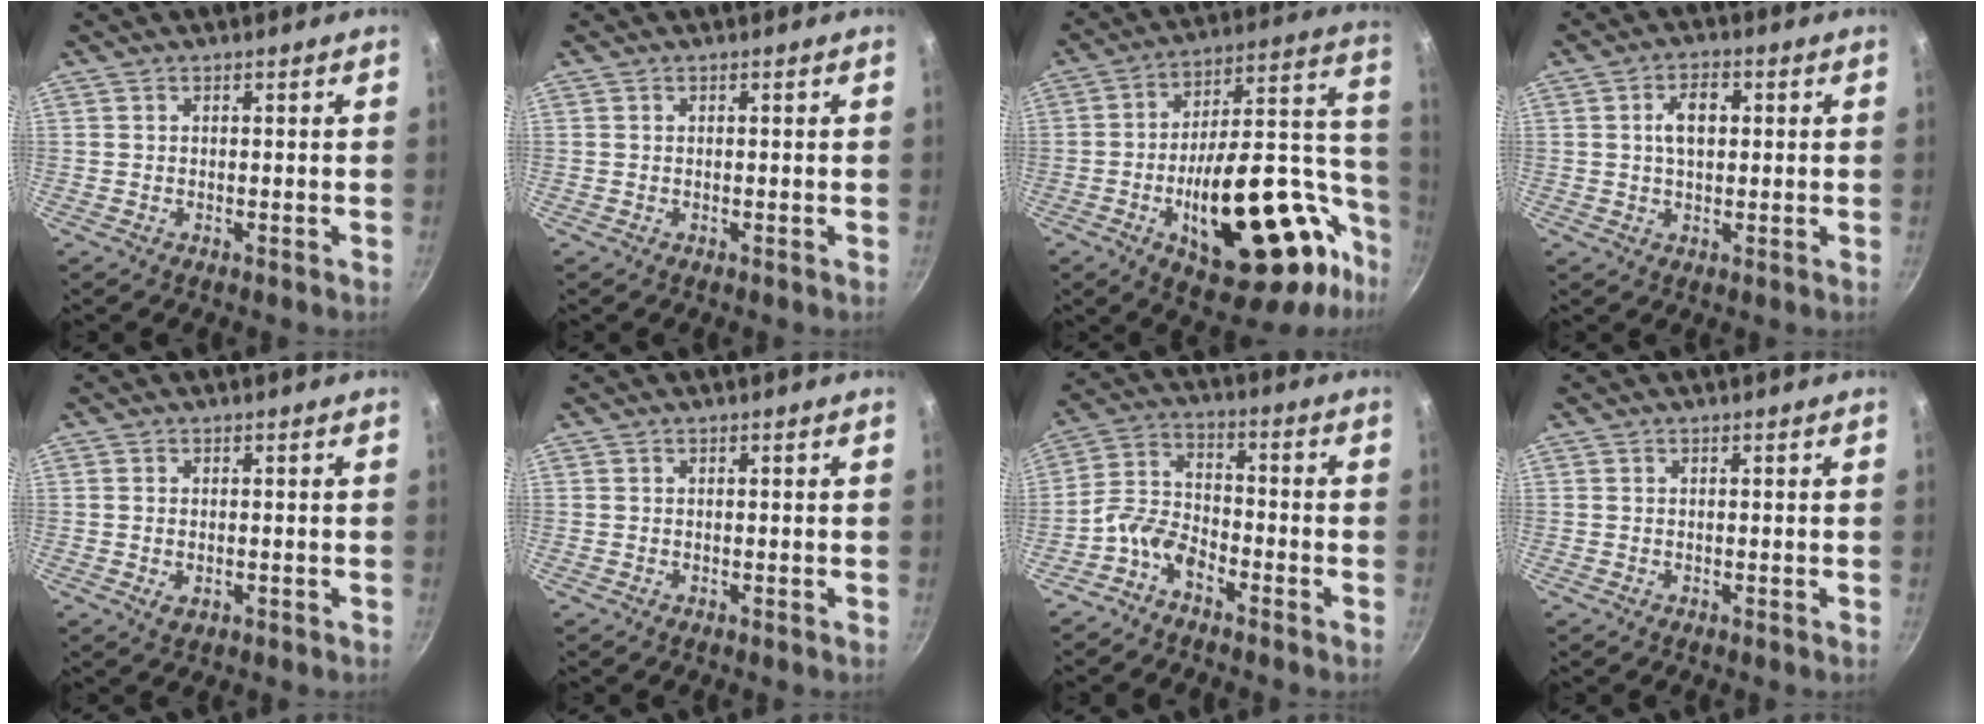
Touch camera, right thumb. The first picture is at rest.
{"total": 0.0}
{"total": 33.5, "force": [-9.9, 16.1, 27.7], "torque": [-0.353, 0.058, -0.129]}
{"total": 5.9, "force": [1.1, 3.5, 4.6], "torque": [-0.062, 0.008, 0.014]}
{"total": 2.1, "force": [-0.4, 1.4, 1.5], "torque": [-0.026, -0.005, -0.005]}
{"total": 0.0}
{"total": 7.1, "force": [-4.6, 3.8, 3.9], "torque": [-0.072, 0.054, -0.103]}
{"total": 0.0}